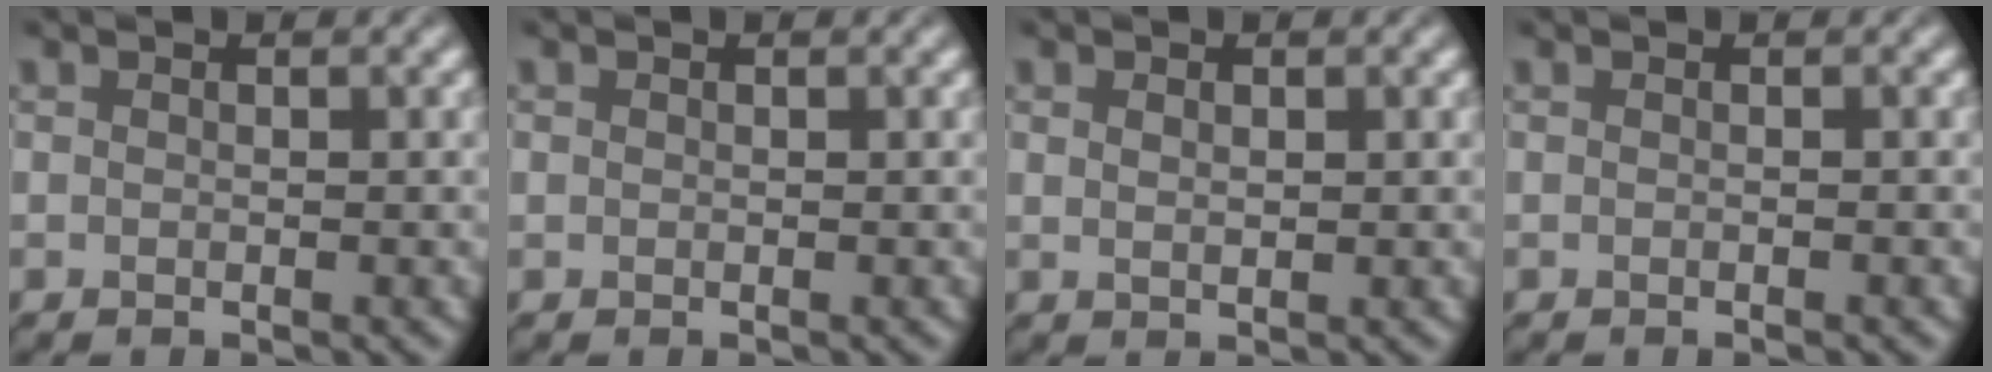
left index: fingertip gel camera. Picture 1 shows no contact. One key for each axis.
{"total": 0.0}
{"total": 0.9, "fx": 0.4, "fy": 0.5, "fz": 0.7, "tx": -0.013, "ty": -0.001, "tz": 0.009}
{"total": 0.6, "fx": -0.3, "fy": 0.1, "fz": 0.5, "tx": -0.003, "ty": -0.002, "tz": -0.006}